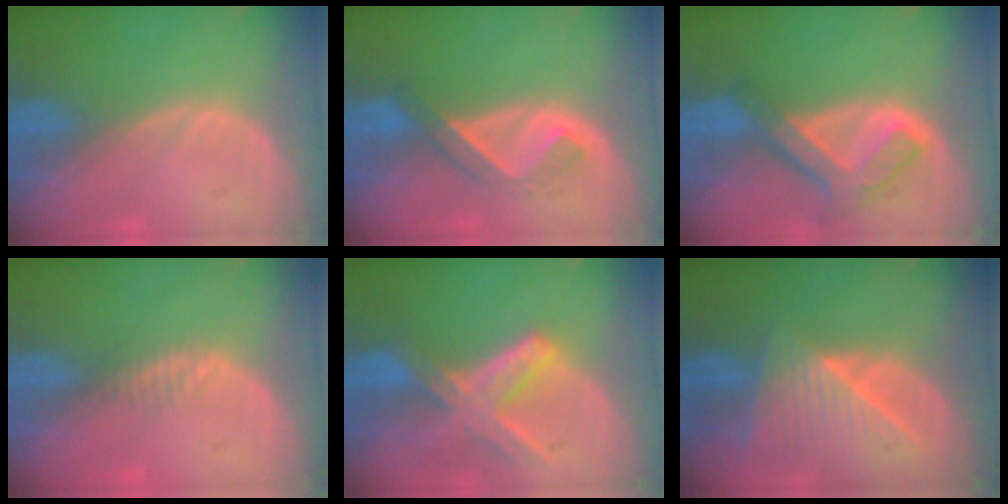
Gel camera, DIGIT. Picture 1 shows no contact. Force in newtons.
{"total": 5.1, "press": 4.4, "slide": 2.6}
{"total": 7.6, "press": 6.5, "slide": 4.0}
{"total": 1.3, "press": 1.1, "slide": 0.7}
{"total": 8.3, "press": 7.3, "slide": 4.0}
{"total": 8.5, "press": 7.6, "slide": 3.7}